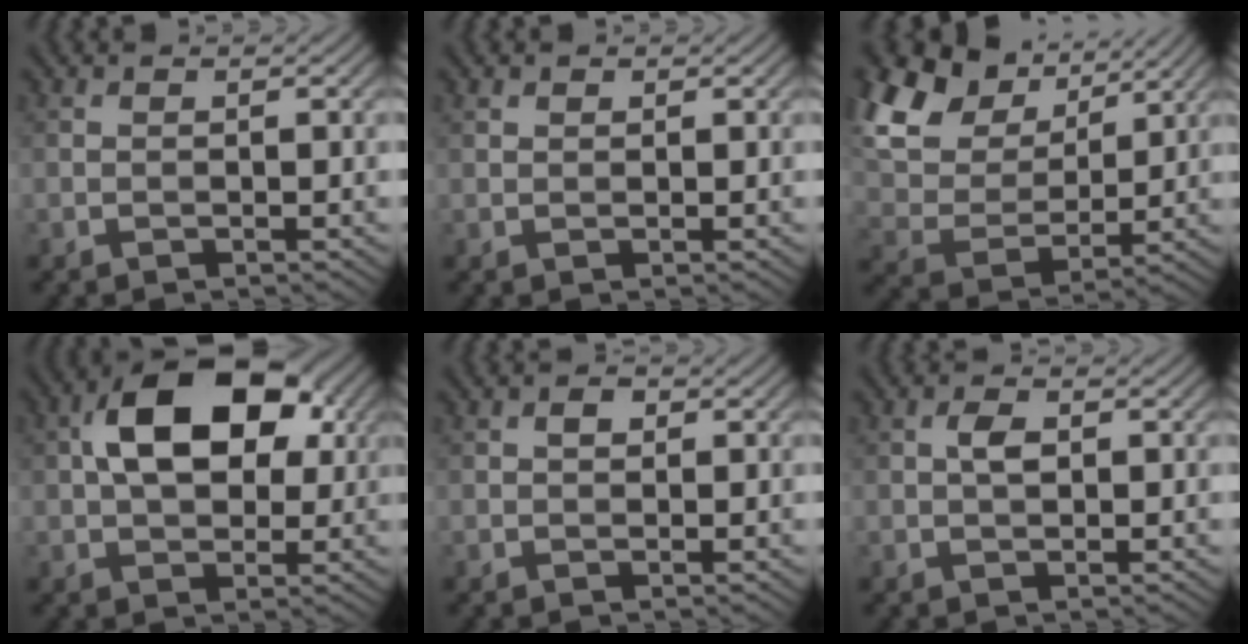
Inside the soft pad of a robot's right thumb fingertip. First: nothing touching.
{"total": 0.9, "force": [0.6, 0.6, 0.2], "torque": [-0.005, 0.000, 0.012]}
{"total": 15.5, "force": [8.7, 9.6, 8.6], "torque": [-0.250, 0.039, 0.153]}
{"total": 12.2, "force": [2.8, 7.4, 9.3], "torque": [-0.162, 0.018, 0.039]}
{"total": 1.2, "force": [0.3, 0.9, 0.8], "torque": [-0.013, 0.001, 0.002]}
{"total": 2.1, "force": [0.3, 1.1, 1.7], "torque": [-0.034, 0.004, 0.003]}